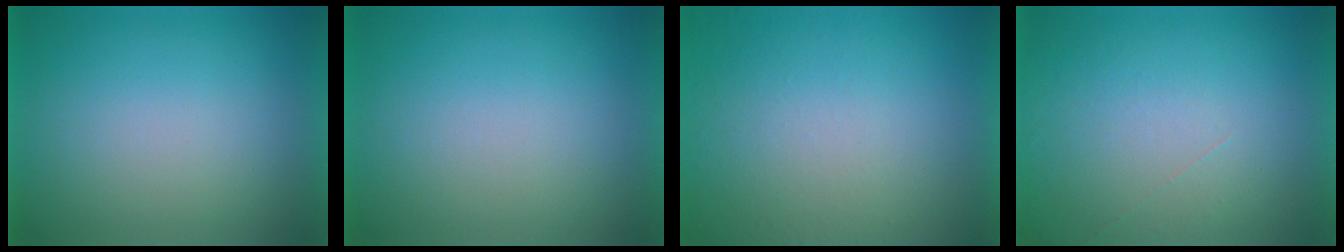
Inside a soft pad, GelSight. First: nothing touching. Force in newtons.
{"total": 0.0}
{"total": 7.1}
{"total": 1.1}